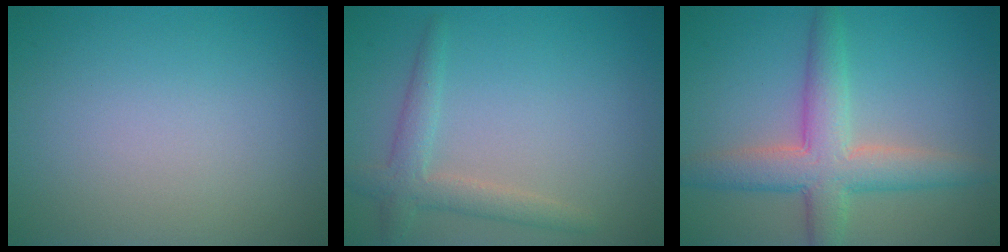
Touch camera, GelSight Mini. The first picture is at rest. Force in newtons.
{"total": 2.7, "press": 2.7, "slide": 0.1}
{"total": 5.7, "press": 5.7, "slide": 0.2}